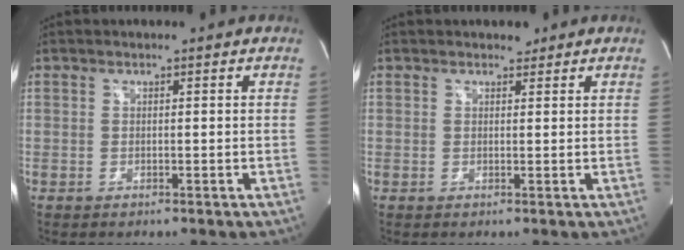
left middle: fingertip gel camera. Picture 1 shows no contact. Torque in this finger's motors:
{"motor_torque": [0.02, 0.02, -0.04, 0.00]}